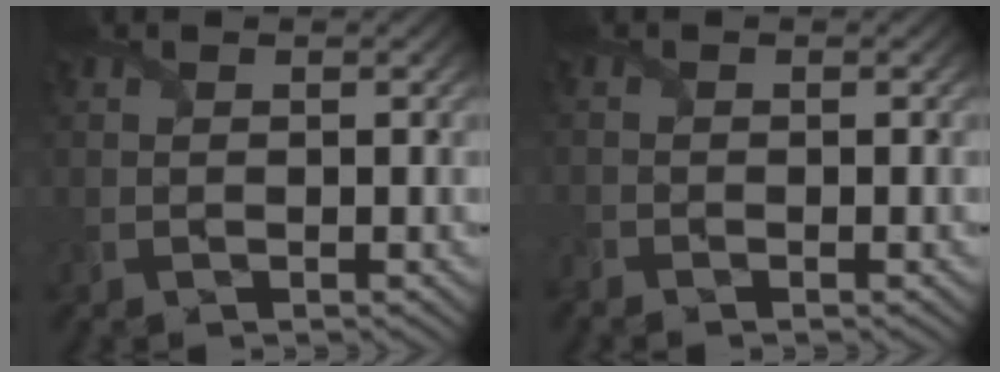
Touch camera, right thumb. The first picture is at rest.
{"total": 1.0, "force": [-1.0, 0.2, 0.0], "torque": [-0.002, -0.007, -0.022]}